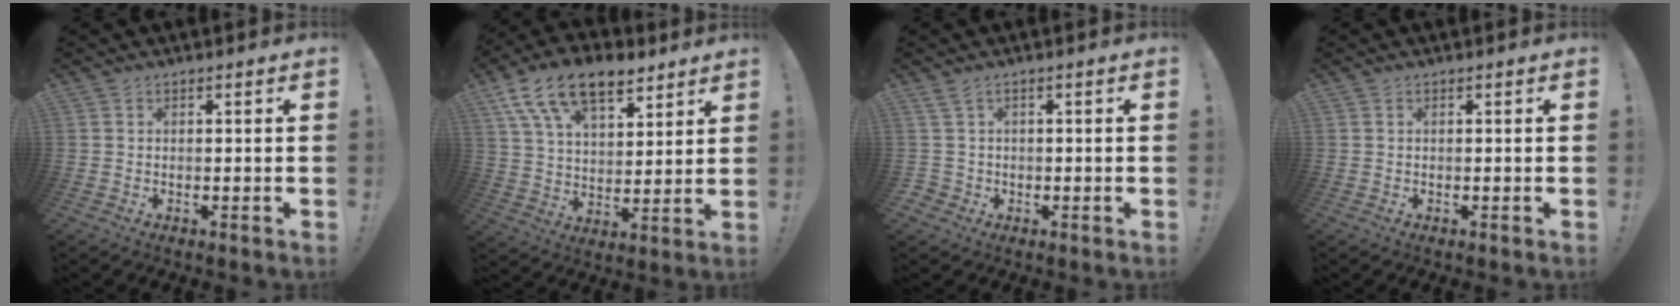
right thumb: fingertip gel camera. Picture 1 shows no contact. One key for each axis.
{"total": 16.5, "fx": 10.4, "fy": 8.6, "fz": 9.5, "tx": -0.170, "ty": -0.052, "tz": 0.190}
{"total": 2.7, "fx": 0.6, "fy": 2.5, "fz": 0.9, "tx": -0.023, "ty": 0.004, "tz": 0.015}
{"total": 0.0}